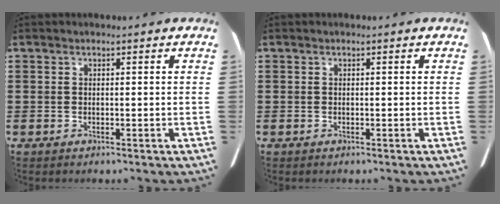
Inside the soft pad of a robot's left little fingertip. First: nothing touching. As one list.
[{"total": 0.0}]